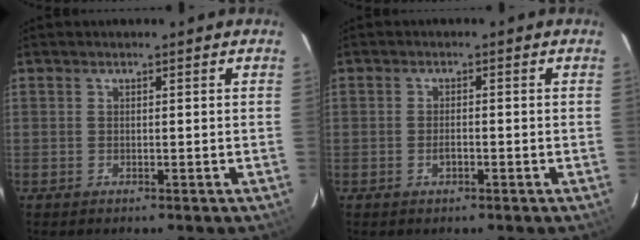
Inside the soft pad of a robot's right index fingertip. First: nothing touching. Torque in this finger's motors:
{"motor_torque": [0.00, -0.04, 0.10, 0.02]}